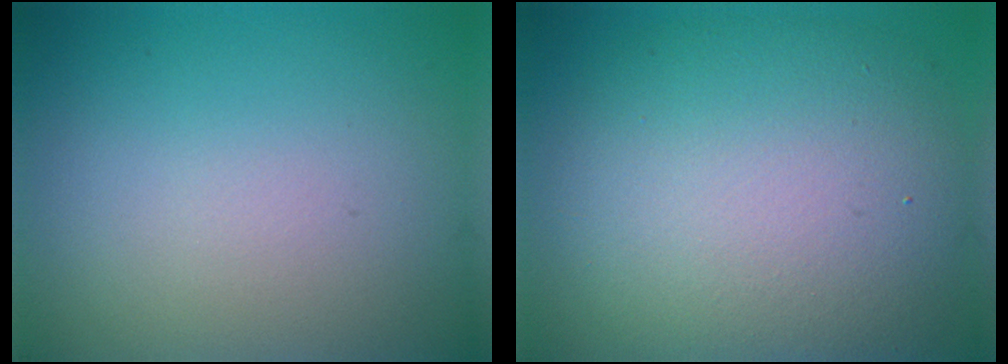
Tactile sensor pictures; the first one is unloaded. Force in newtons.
{"total": 11.1, "press": 11.1, "slide": 0.8}